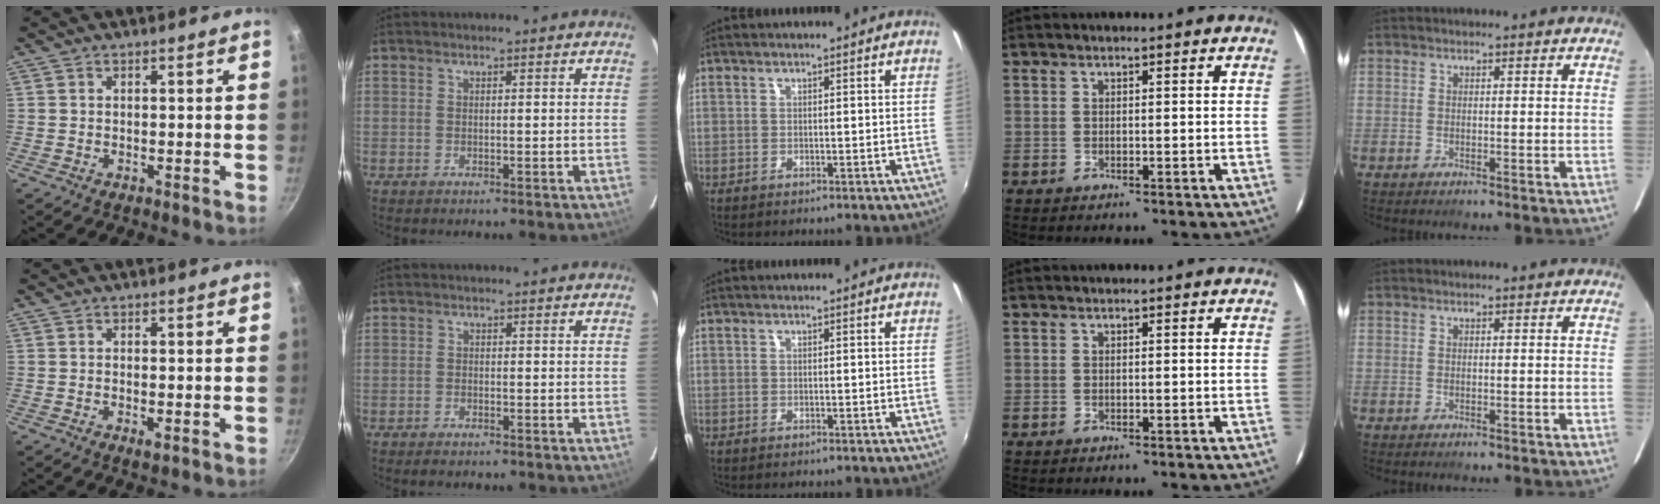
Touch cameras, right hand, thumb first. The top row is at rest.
{"thumb": {"total": 1.0, "force": [-0.1, 0.5, 0.9], "torque": [-0.018, -0.004, -0.002]}, "index": {"total": 1.6, "force": [-1.4, 0.6, 0.5], "torque": [-0.018, 0.000, -0.027]}}